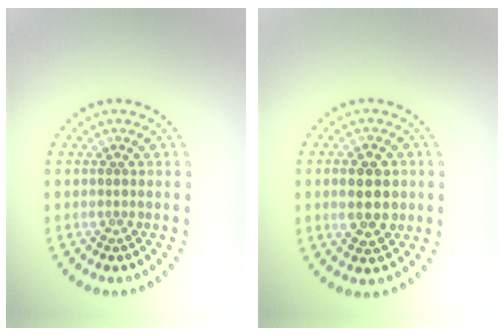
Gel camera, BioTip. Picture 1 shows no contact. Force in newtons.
{"total": 4.5, "press": 4.5, "slide": 0.2}